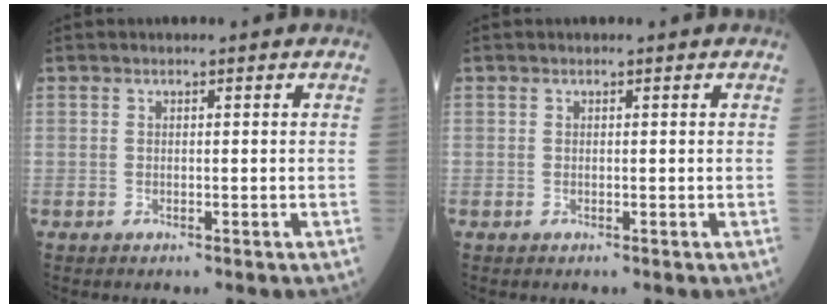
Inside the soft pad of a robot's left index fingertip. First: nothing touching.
{"total": 0.0}